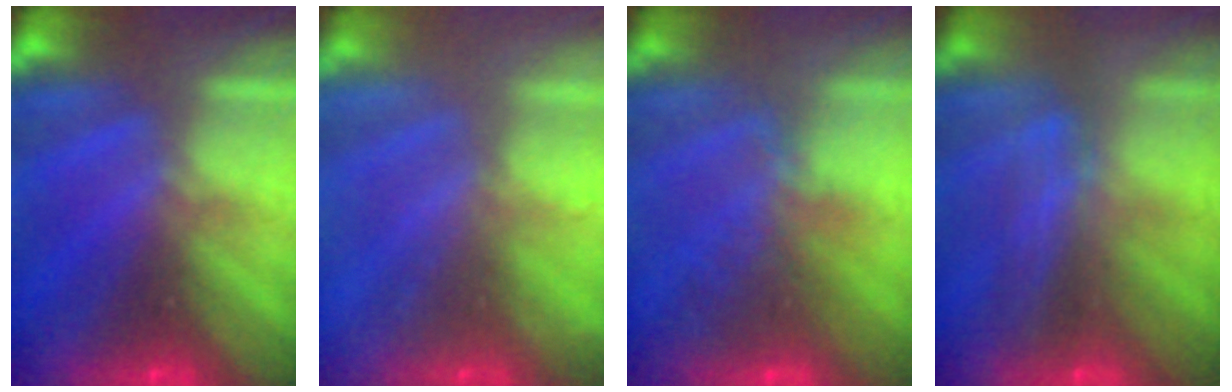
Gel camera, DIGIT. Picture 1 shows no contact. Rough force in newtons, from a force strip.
{"total": 2.3}
{"total": 2.4}
{"total": 2.5}